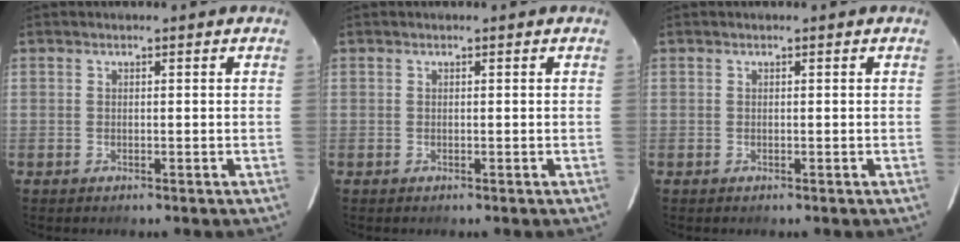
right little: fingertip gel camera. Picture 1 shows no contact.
{"total": 0.0}
{"total": 0.0}